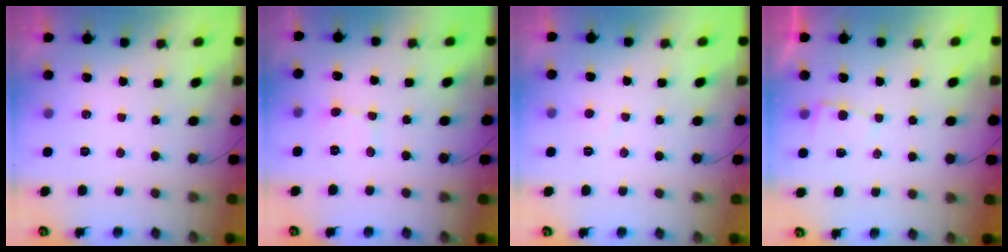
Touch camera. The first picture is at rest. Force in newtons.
{"total": 1.6, "press": 1.6, "slide": 0.1}
{"total": 2.9, "press": 2.9, "slide": 0.3}
{"total": 2.6, "press": 2.6, "slide": 0.3}